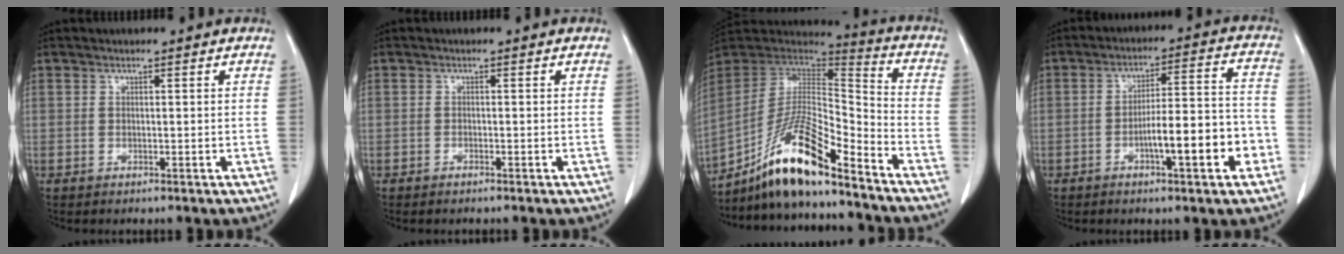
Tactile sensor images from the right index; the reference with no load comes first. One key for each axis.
{"total": 0.6, "fx": -0.6, "fy": 0.0, "fz": 0.3, "tx": -0.010, "ty": -0.001, "tz": -0.009}
{"total": 16.3, "fx": -11.6, "fy": 2.2, "fz": 11.2, "tx": -0.209, "ty": 0.002, "tz": -0.208}
{"total": 10.6, "fx": -3.9, "fy": 1.7, "fz": 9.7, "tx": -0.146, "ty": 0.023, "tz": -0.052}